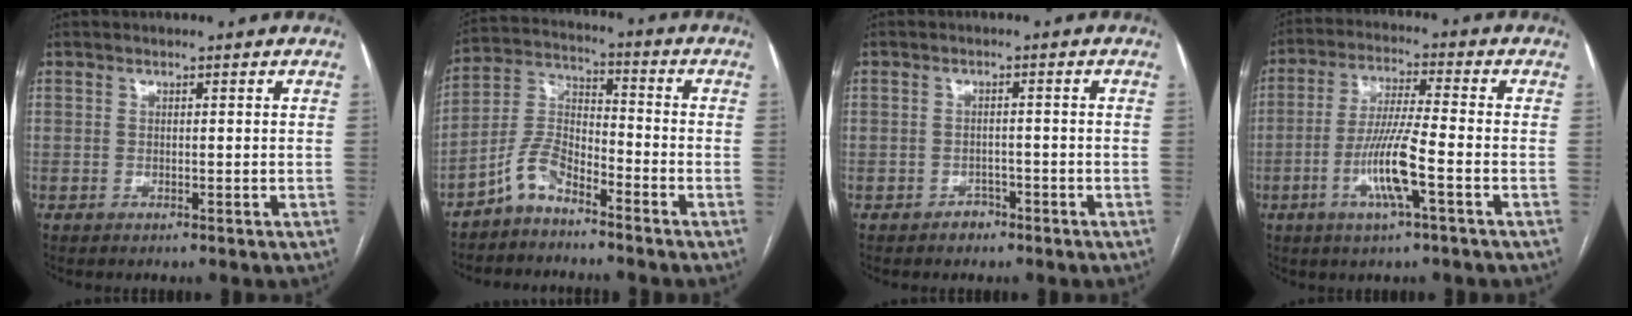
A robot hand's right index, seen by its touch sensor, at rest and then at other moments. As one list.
[{"total": 6.8, "force": [-5.2, 2.5, 3.7], "torque": [-0.084, 0.014, -0.109]}, {"total": 1.9, "force": [-1.3, 1.3, 0.3], "torque": [-0.003, 0.006, -0.021]}, {"total": 9.3, "force": [-3.2, 0.0, 8.7], "torque": [-0.174, -0.007, -0.064]}]